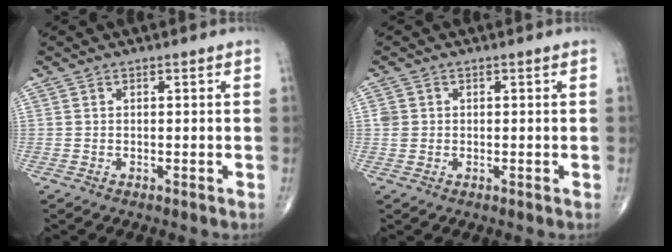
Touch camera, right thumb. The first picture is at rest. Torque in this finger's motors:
{"motor_torque": [0.37, 0.53, 0.11, -0.06, 0.00]}